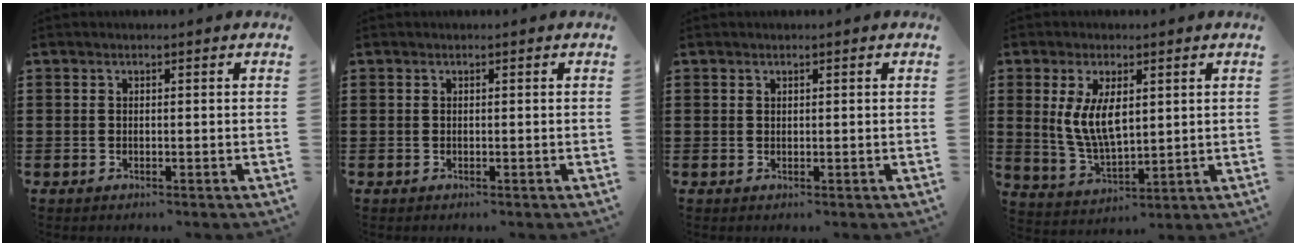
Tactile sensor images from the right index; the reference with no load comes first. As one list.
[{"total": 0.0}, {"total": 0.0}, {"total": 7.3, "force": [1.4, 3.4, 6.3], "torque": [-0.139, 0.002, 0.023]}]